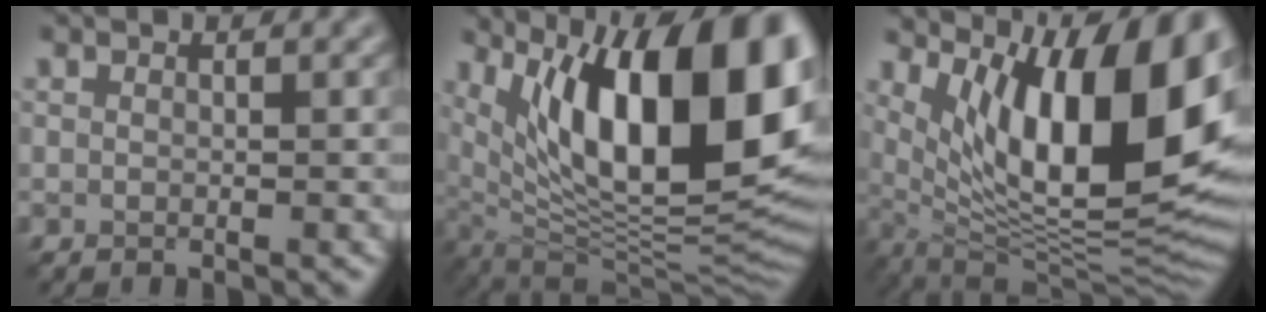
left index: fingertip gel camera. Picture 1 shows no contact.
{"total": 17.1, "force": [6.0, 7.4, 14.3], "torque": [-0.183, 0.003, 0.107]}
{"total": 15.7, "force": [5.4, 5.9, 13.5], "torque": [-0.186, -0.001, 0.094]}